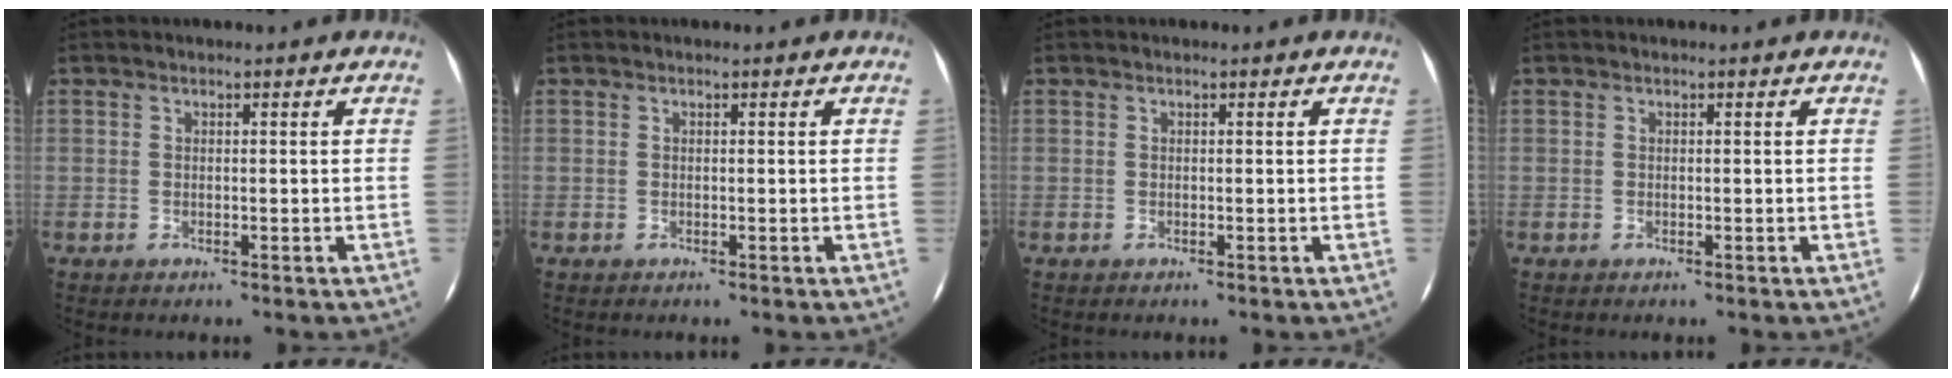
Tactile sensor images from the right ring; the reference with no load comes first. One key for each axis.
{"total": 0.0}
{"total": 0.0}
{"total": 0.0}